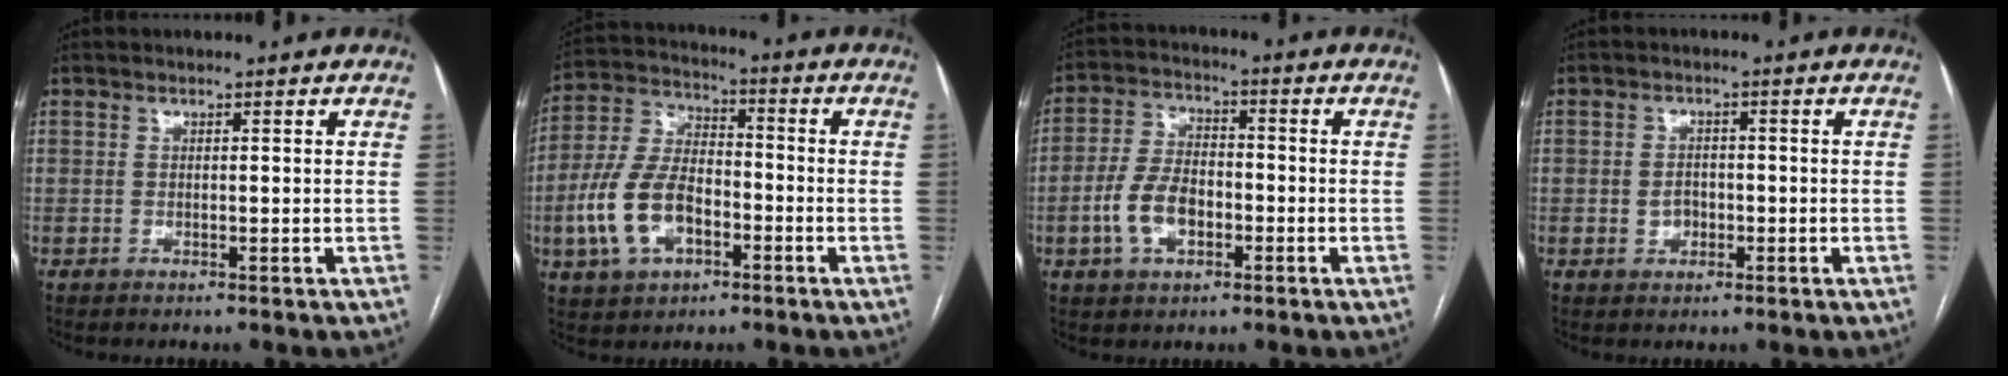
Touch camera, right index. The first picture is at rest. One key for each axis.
{"total": 12.4, "fx": -4.2, "fy": 6.9, "fz": 9.5, "tx": -0.219, "ty": 0.015, "tz": -0.075}
{"total": 8.3, "fx": -2.7, "fy": 4.7, "fz": 6.3, "tx": -0.140, "ty": 0.013, "tz": -0.050}
{"total": 2.6, "fx": -0.7, "fy": 2.1, "fz": 1.4, "tx": -0.020, "ty": 0.004, "tz": -0.007}